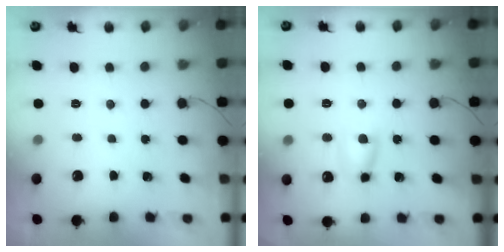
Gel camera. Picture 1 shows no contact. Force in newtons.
{"total": 6.7, "press": 6.7, "slide": 0.6}